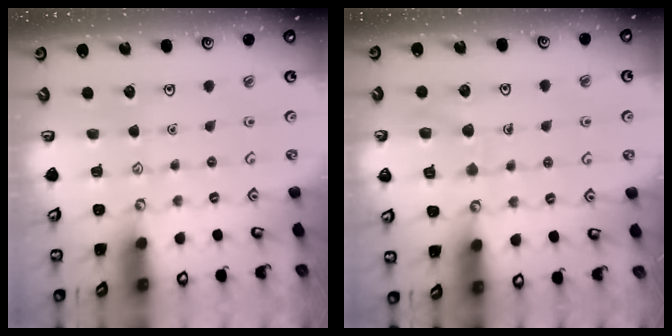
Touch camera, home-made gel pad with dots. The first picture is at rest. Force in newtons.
{"total": 8.8, "press": 8.7, "slide": 0.7}